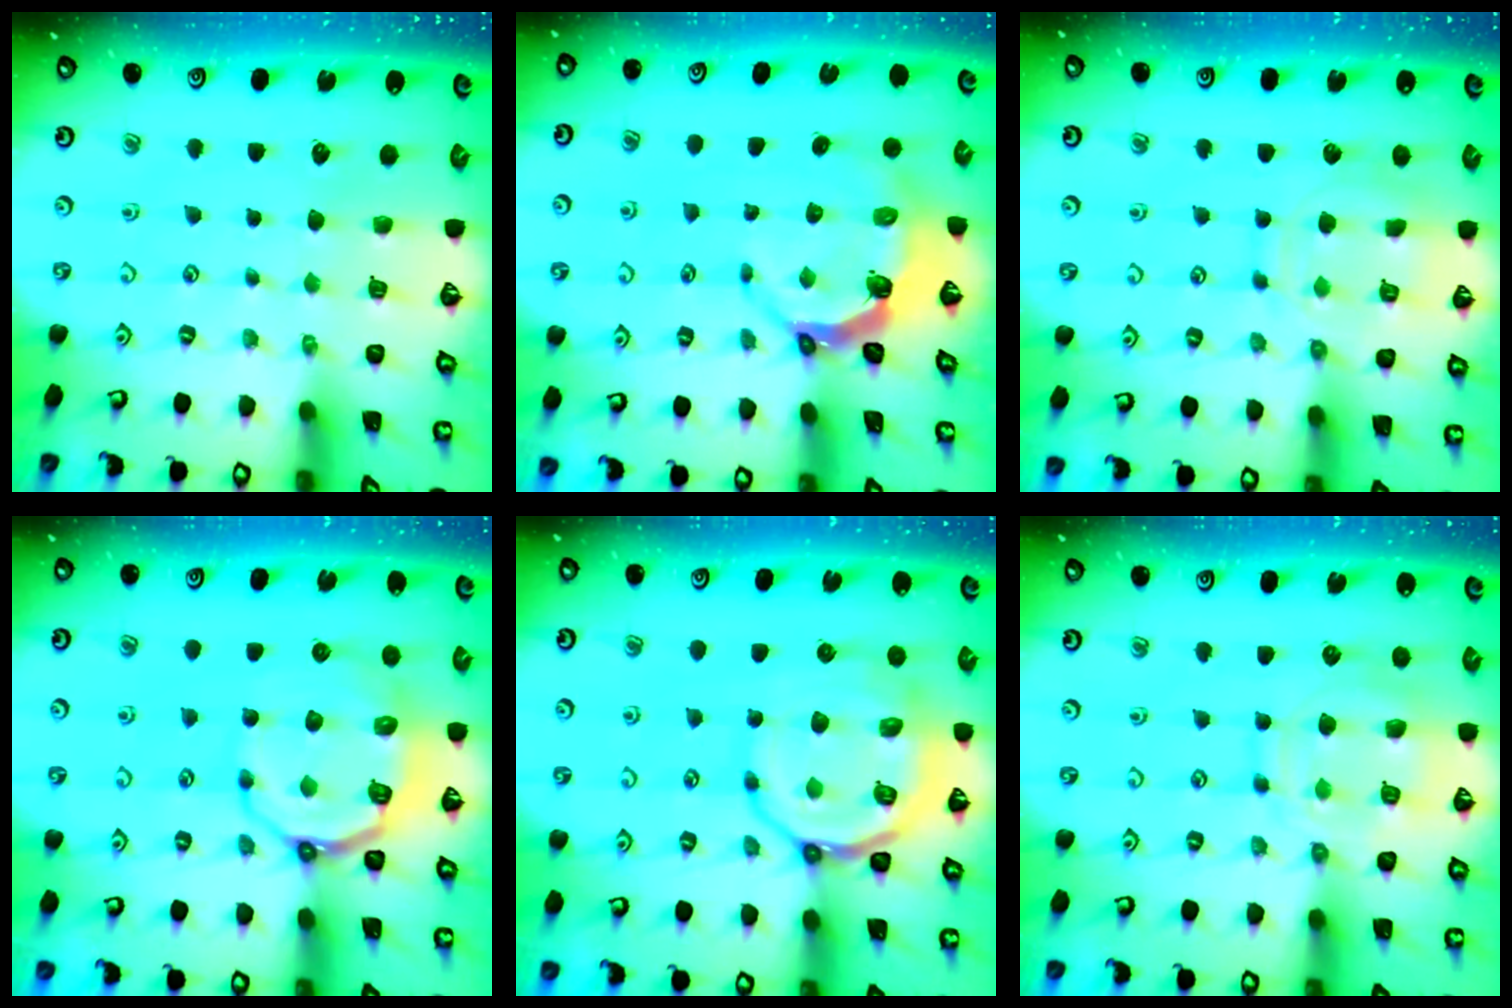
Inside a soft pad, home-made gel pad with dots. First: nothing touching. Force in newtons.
{"total": 5.7, "press": 4.4, "slide": 3.6}
{"total": 11.7, "press": 11.7, "slide": 0.8}
{"total": 11.7, "press": 11.2, "slide": 3.5}
{"total": 15.0, "press": 14.9, "slide": 1.8}
{"total": 13.4, "press": 13.4, "slide": 1.3}